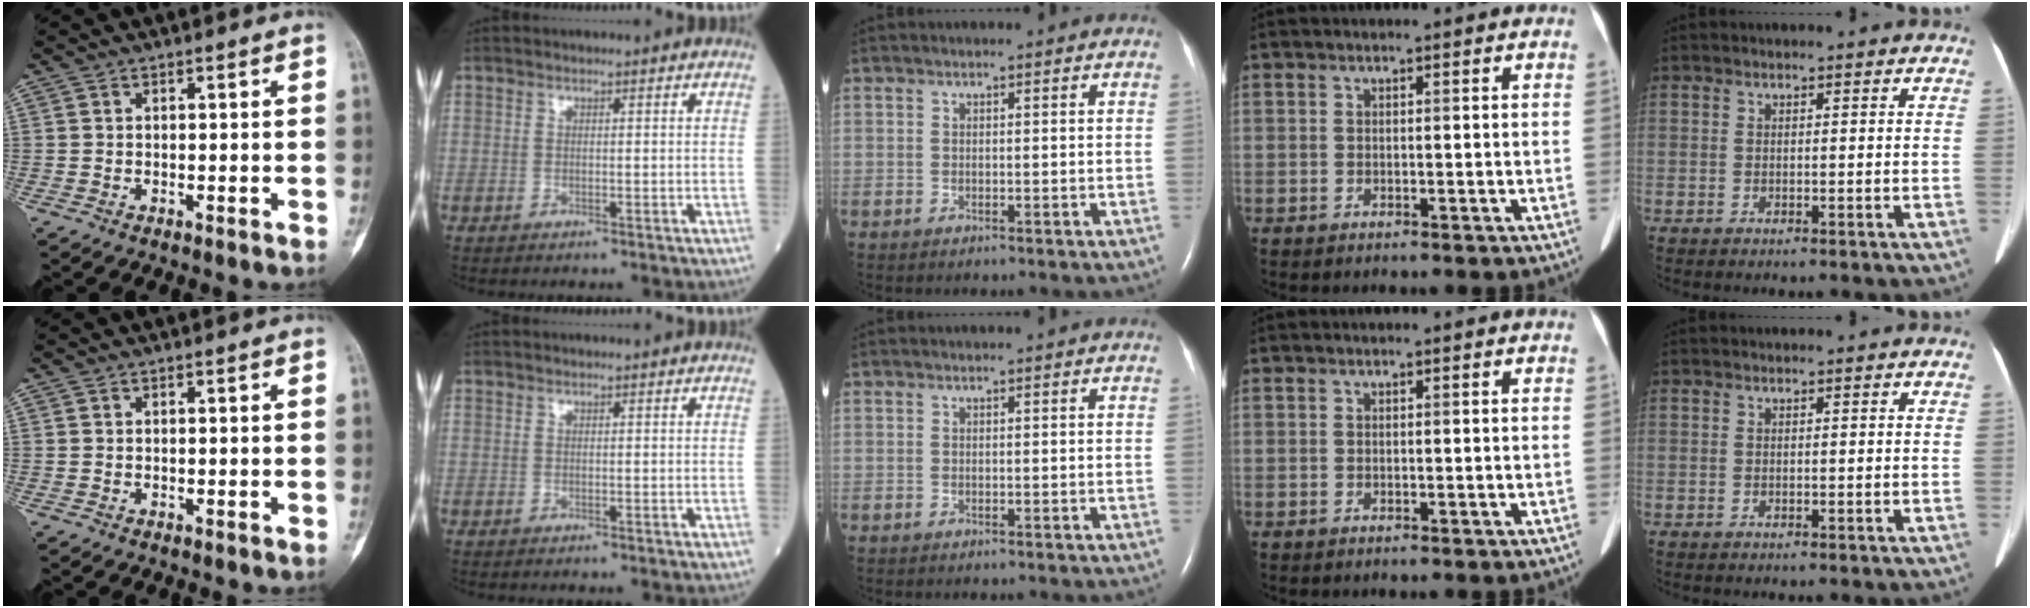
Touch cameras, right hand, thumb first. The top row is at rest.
{}